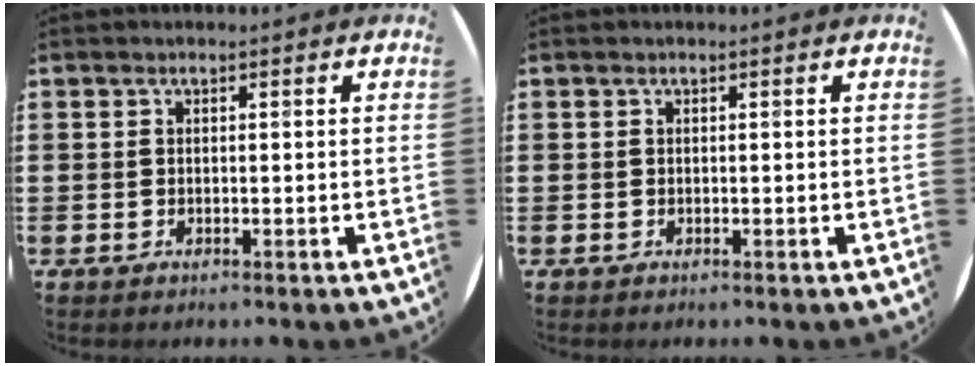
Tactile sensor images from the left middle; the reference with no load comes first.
{"total": 0.0}